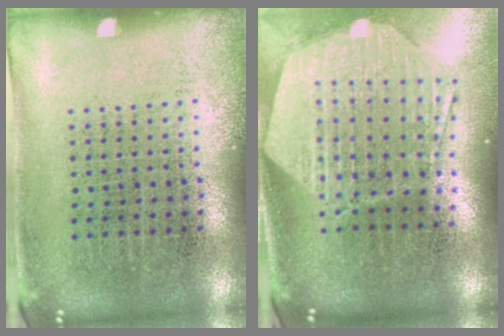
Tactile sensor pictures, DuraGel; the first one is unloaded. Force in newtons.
{"total": 2.9, "press": 2.3, "slide": 1.8}